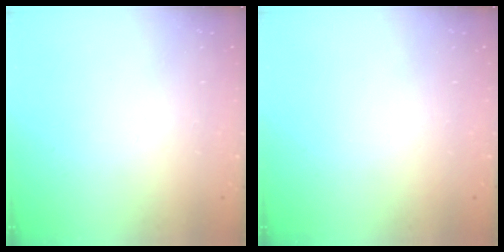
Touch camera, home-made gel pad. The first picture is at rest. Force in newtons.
{"total": 0.0}